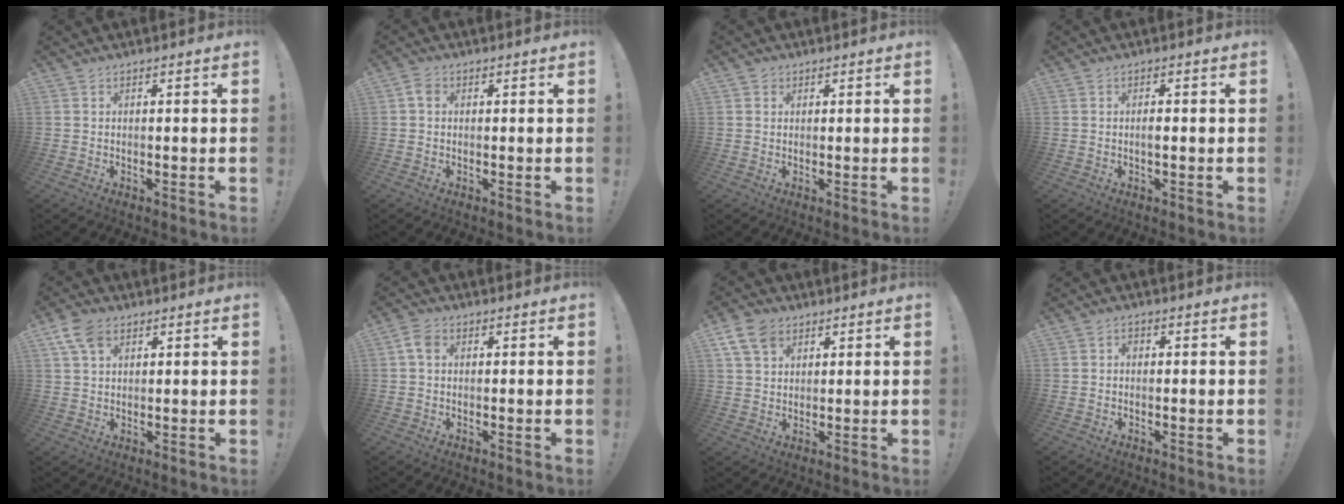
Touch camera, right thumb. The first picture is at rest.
{"total": 2.7, "force": [0.3, 2.1, 1.8], "torque": [-0.027, 0.006, 0.004]}
{"total": 1.5, "force": [0.8, 1.2, 0.2], "torque": [0.002, -0.002, 0.013]}
{"total": 1.8, "force": [-0.5, 0.6, 1.6], "torque": [-0.024, 0.000, -0.011]}
{"total": 7.0, "force": [3.6, 4.6, 3.9], "torque": [-0.066, -0.005, 0.070]}
{"total": 4.4, "force": [0.9, 3.1, 3.1], "torque": [-0.050, 0.008, 0.018]}
{"total": 7.9, "force": [4.4, 5.3, 3.9], "torque": [-0.070, -0.008, 0.087]}
{"total": 1.4, "force": [-0.4, 1.1, 0.8], "torque": [-0.016, 0.006, -0.008]}